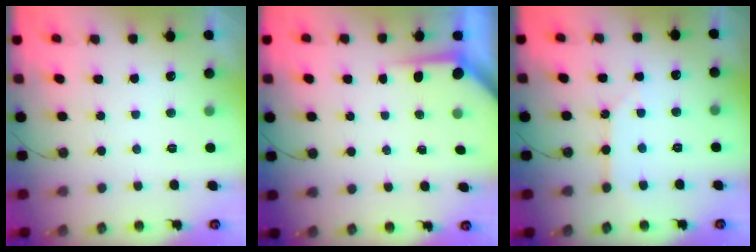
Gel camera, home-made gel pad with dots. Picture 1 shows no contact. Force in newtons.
{"total": 3.6, "press": 3.5, "slide": 0.4}
{"total": 3.5, "press": 3.5, "slide": 0.3}